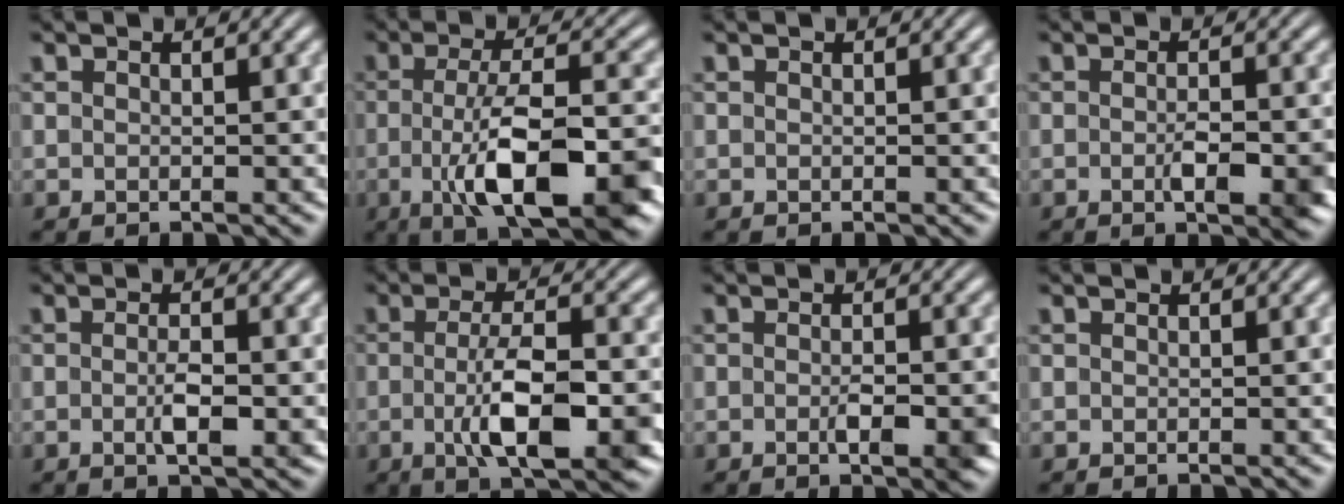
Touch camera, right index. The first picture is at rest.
{"total": 10.0, "force": [-3.0, 3.3, 9.0], "torque": [-0.144, -0.014, -0.041]}
{"total": 0.0}
{"total": 3.0, "force": [-1.2, 0.7, 2.6], "torque": [-0.036, 0.000, -0.024]}
{"total": 2.3, "force": [-0.8, 0.6, 2.1], "torque": [-0.035, -0.001, -0.016]}
{"total": 7.0, "force": [-1.6, 1.9, 6.5], "torque": [-0.111, -0.009, -0.024]}
{"total": 2.4, "force": [-1.0, 0.6, 2.1], "torque": [-0.028, 0.002, -0.021]}
{"total": 0.0}